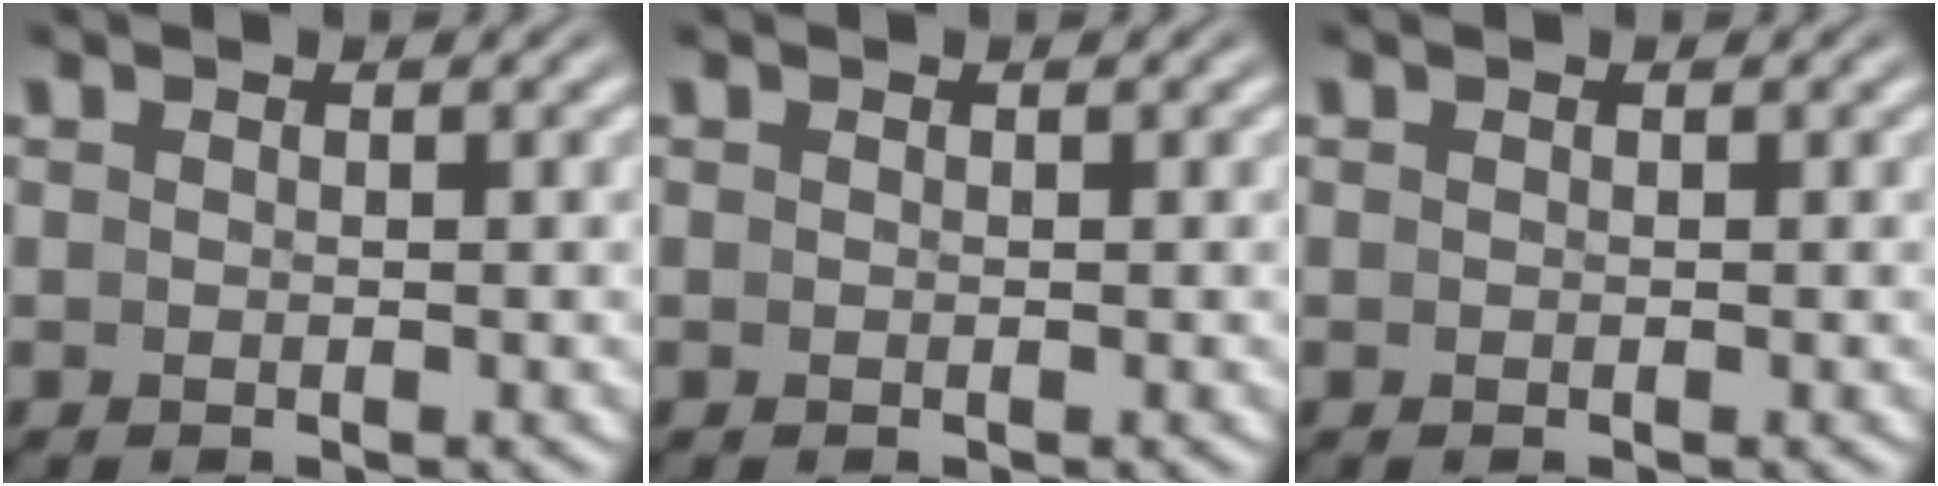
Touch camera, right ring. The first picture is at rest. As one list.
[{"total": 0.0}, {"total": 0.0}]